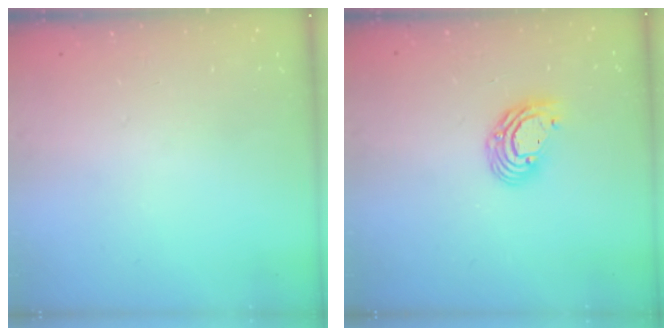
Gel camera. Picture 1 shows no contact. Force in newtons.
{"total": 8.7, "press": 8.6, "slide": 1.3}